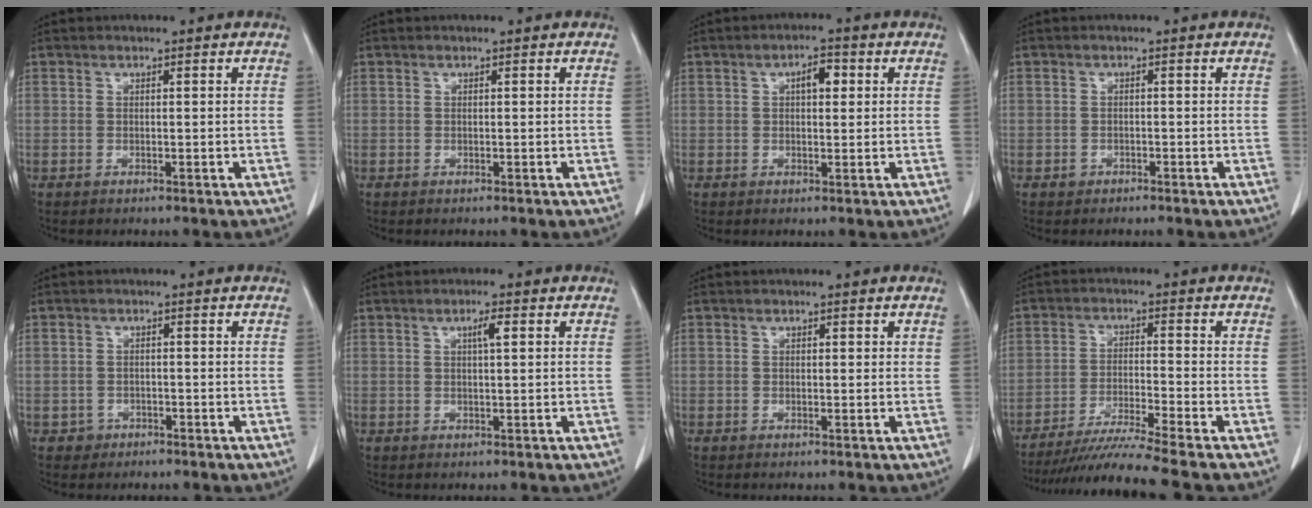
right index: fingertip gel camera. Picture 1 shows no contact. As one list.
[{"total": 0.0}, {"total": 3.4, "force": [1.0, 1.4, 3.0], "torque": [-0.048, 0.009, 0.014]}, {"total": 0.7, "force": [-0.5, 0.5, 0.1], "torque": [-0.003, 0.001, -0.010]}, {"total": 1.7, "force": [-1.0, 1.4, -0.2], "torque": [0.005, 0.009, -0.018]}, {"total": 2.1, "force": [0.8, 0.2, 2.0], "torque": [-0.036, 0.002, 0.012]}, {"total": 0.8, "force": [0.4, 0.4, 0.5], "torque": [-0.002, -0.001, 0.003]}, {"total": 10.2, "force": [-8.8, -2.9, 4.3], "torque": [-0.067, -0.028, -0.152]}]